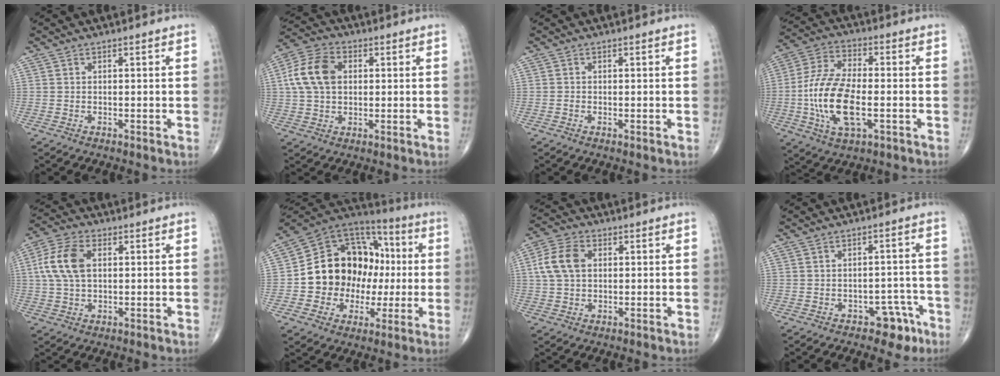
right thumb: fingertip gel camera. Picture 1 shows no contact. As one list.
[{"total": 10.5, "force": [1.7, 7.2, 7.4], "torque": [-0.140, 0.016, 0.026]}, {"total": 0.0}, {"total": 15.3, "force": [-3.0, 7.0, 13.2], "torque": [-0.273, 0.013, -0.055]}, {"total": 9.5, "force": [1.7, 5.7, 7.4], "torque": [-0.158, 0.012, 0.031]}, {"total": 20.9, "force": [-0.2, 16.2, 13.2], "torque": [-0.164, 0.044, 0.006]}, {"total": 8.0, "force": [1.4, 5.4, 5.6], "torque": [-0.113, 0.012, 0.025]}, {"total": 5.5, "force": [-3.3, 3.4, 2.8], "torque": [-0.007, 0.032, -0.039]}]